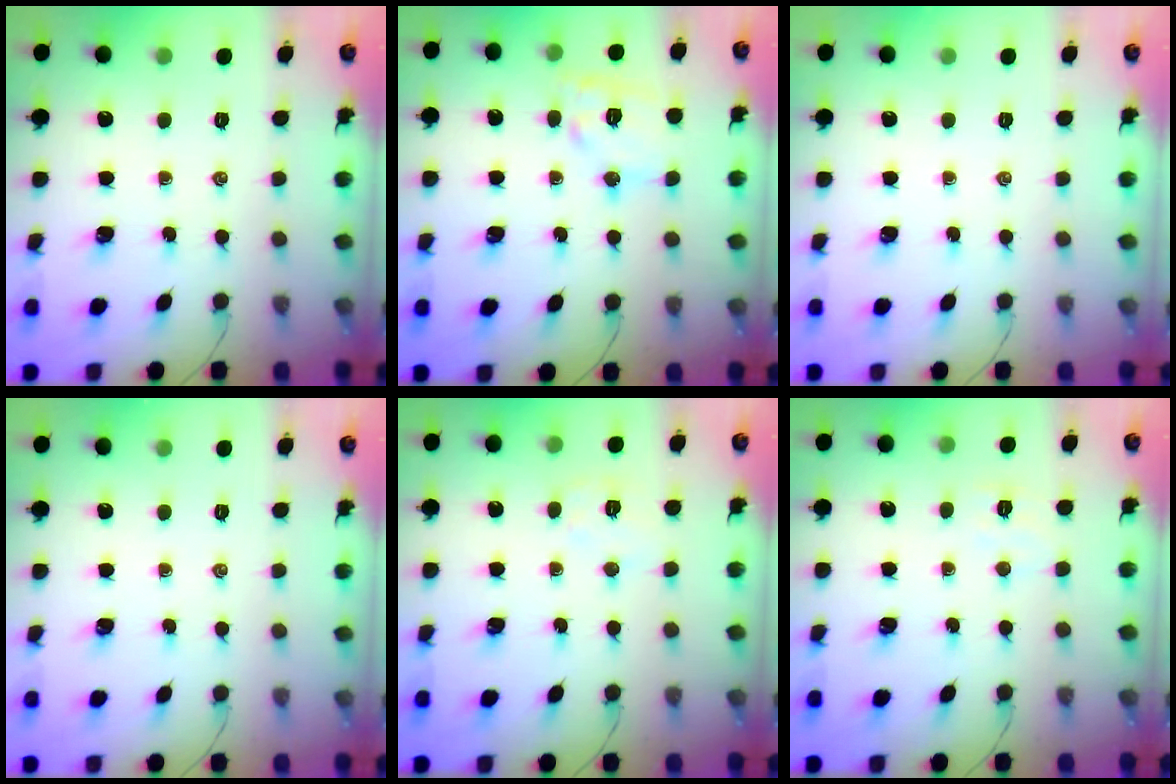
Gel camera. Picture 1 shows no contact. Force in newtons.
{"total": 11.6, "press": 11.5, "slide": 1.2}
{"total": 0.0}
{"total": 0.0}
{"total": 5.8, "press": 5.8, "slide": 0.7}
{"total": 4.6, "press": 4.5, "slide": 1.0}